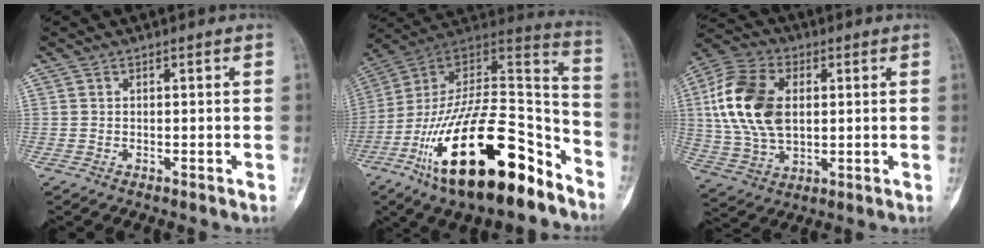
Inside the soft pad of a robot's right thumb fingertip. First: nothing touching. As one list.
[{"total": 31.3, "force": [-17.3, 12.3, 22.9], "torque": [-0.355, 0.078, -0.283]}, {"total": 17.2, "force": [2.8, 11.0, 13.0], "torque": [-0.252, 0.005, 0.053]}]